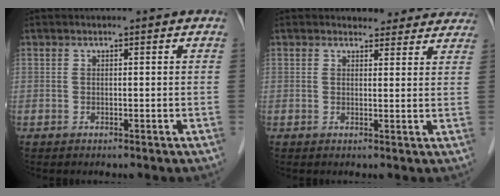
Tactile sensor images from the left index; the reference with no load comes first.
{"total": 6.5, "force": [6.1, 2.2, 0.5], "torque": [0.017, 0.003, 0.051]}